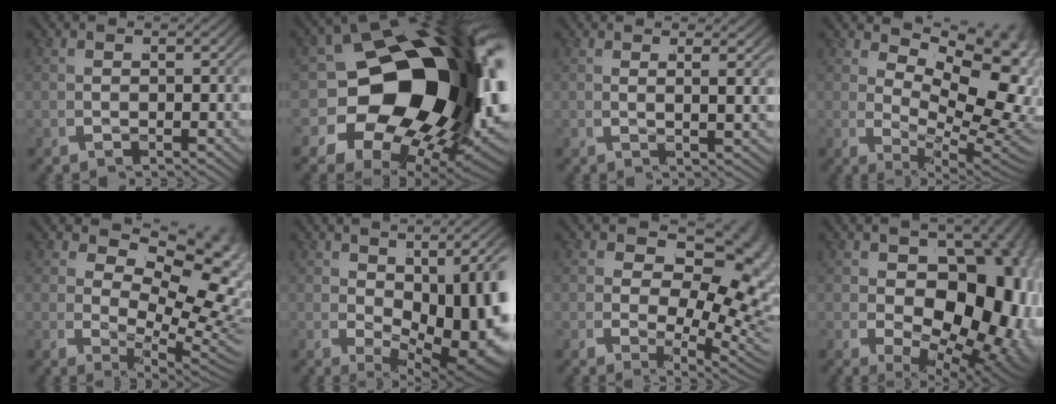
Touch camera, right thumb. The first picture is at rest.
{"total": 28.4, "force": [0.9, 16.6, 23.0], "torque": [-0.357, -0.051, 0.032]}
{"total": 1.8, "force": [1.3, -0.7, 1.0], "torque": [-0.018, 0.007, 0.023]}
{"total": 12.1, "force": [2.9, 6.5, 9.7], "torque": [-0.127, -0.017, 0.056]}
{"total": 8.6, "force": [1.9, 4.7, 6.9], "torque": [-0.095, -0.027, 0.044]}
{"total": 10.9, "force": [-0.5, 5.4, 9.5], "torque": [-0.136, -0.028, 0.024]}
{"total": 9.2, "force": [0.4, 5.5, 7.4], "torque": [-0.102, -0.034, 0.018]}
{"total": 16.6, "force": [-1.0, 10.6, 12.7], "torque": [-0.211, -0.070, 0.024]}